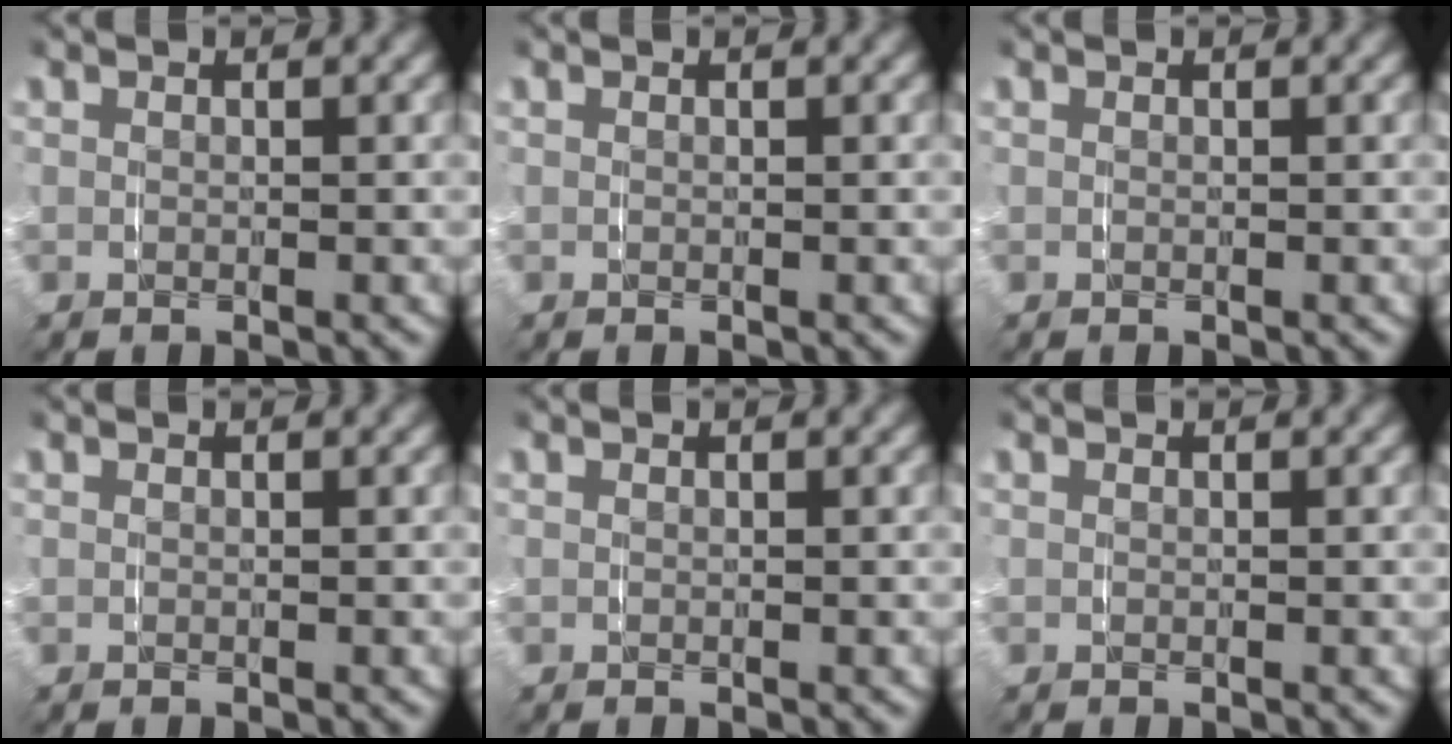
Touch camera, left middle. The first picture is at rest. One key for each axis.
{"total": 0.0}
{"total": 0.0}
{"total": 0.0}
{"total": 0.0}
{"total": 0.0}